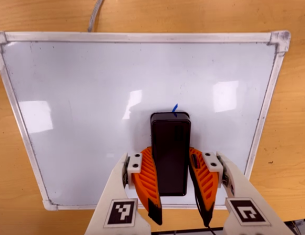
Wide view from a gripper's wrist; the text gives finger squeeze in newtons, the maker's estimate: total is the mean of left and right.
{"total": 10.8, "left": 10.2, "right": 11.4}